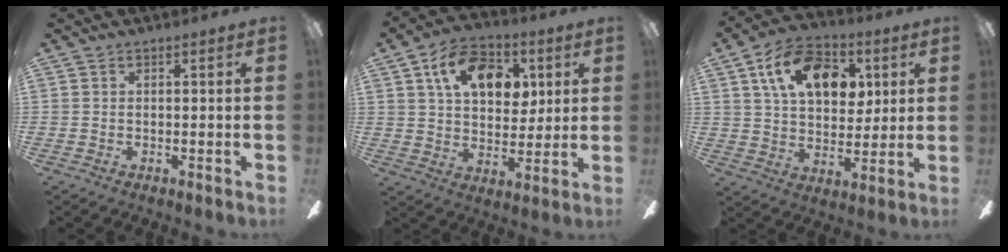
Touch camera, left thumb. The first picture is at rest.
{"total": 14.2, "force": [6.4, 9.1, 8.8], "torque": [-0.135, -0.004, 0.112]}
{"total": 15.9, "force": [7.1, 9.9, 10.2], "torque": [-0.168, 0.000, 0.128]}